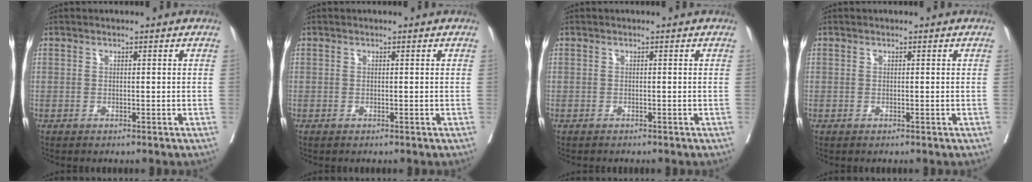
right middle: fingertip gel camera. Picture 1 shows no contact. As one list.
[{"total": 0.0}, {"total": 0.7, "force": [-0.7, 0.1, 0.2], "torque": [-0.011, -0.004, -0.012]}, {"total": 0.0}]